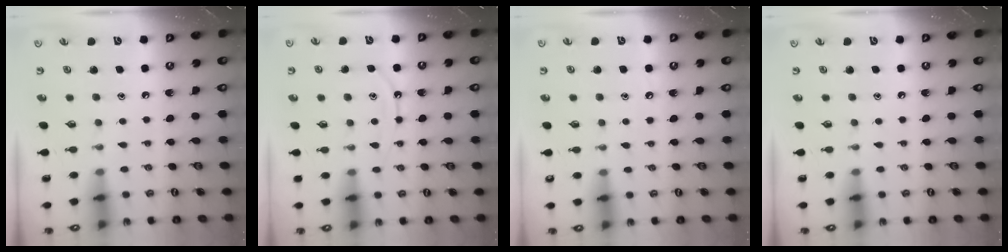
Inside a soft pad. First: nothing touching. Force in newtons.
{"total": 8.2, "press": 8.1, "slide": 0.9}
{"total": 4.4, "press": 4.4, "slide": 0.5}
{"total": 0.0}